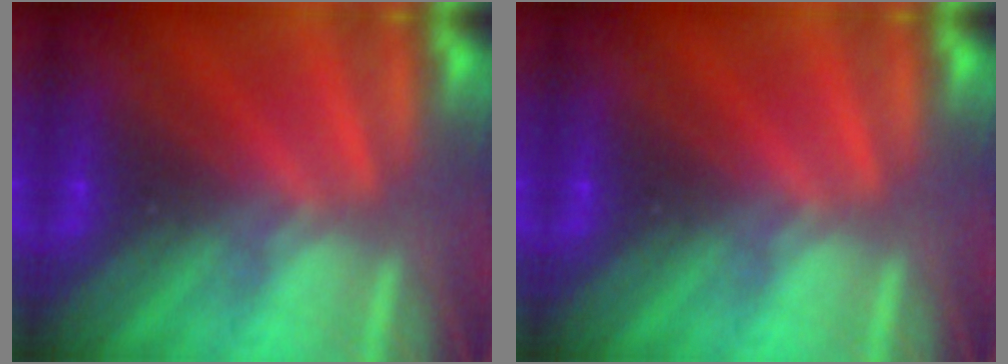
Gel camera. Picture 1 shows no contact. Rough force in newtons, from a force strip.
{"total": 0.0}